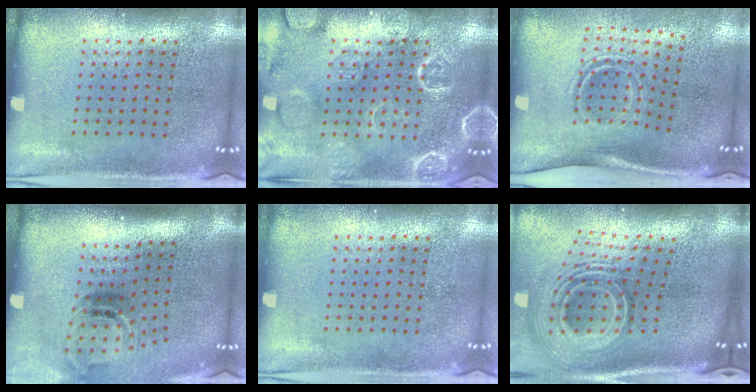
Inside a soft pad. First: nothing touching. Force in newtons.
{"total": 5.0, "press": 5.0, "slide": 0.8}
{"total": 1.8, "press": 1.1, "slide": 1.5}
{"total": 1.9, "press": 1.1, "slide": 1.5}
{"total": 0.0}
{"total": 3.0, "press": 1.9, "slide": 2.3}